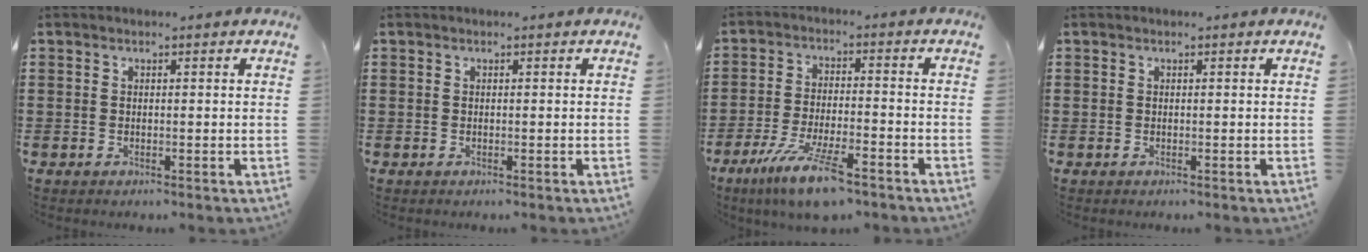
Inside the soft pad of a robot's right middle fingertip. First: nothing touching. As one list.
[{"total": 0.0}, {"total": 9.9, "force": [-6.7, 1.7, 7.1], "torque": [-0.149, -0.008, -0.125]}, {"total": 0.0}]